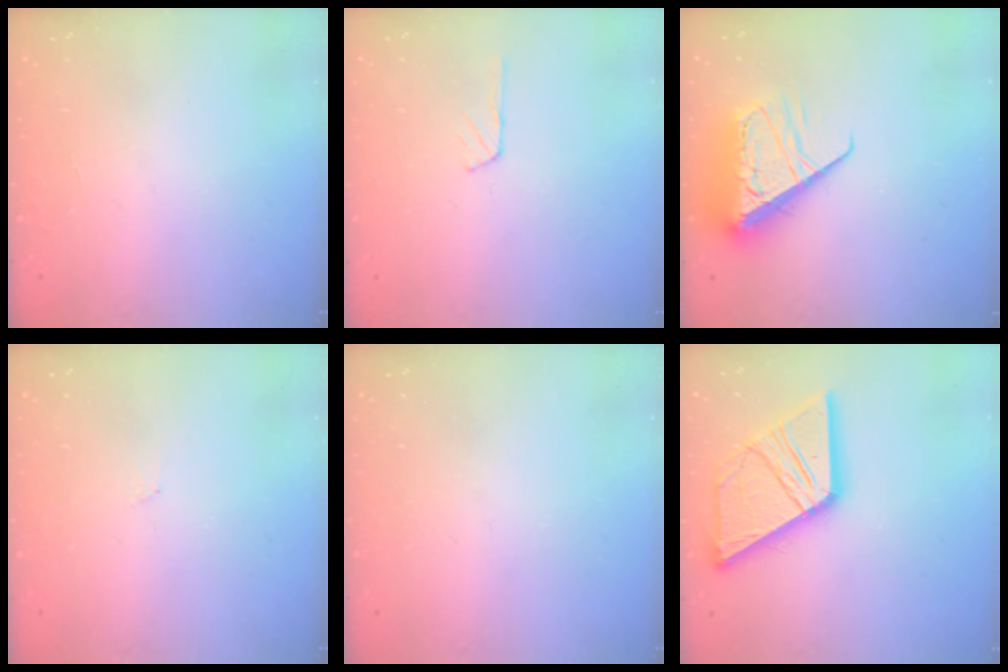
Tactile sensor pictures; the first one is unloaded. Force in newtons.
{"total": 2.3, "press": 2.3, "slide": 0.2}
{"total": 10.7, "press": 10.6, "slide": 1.3}
{"total": 2.8, "press": 2.8, "slide": 0.4}
{"total": 0.0}
{"total": 21.5, "press": 21.4, "slide": 2.5}